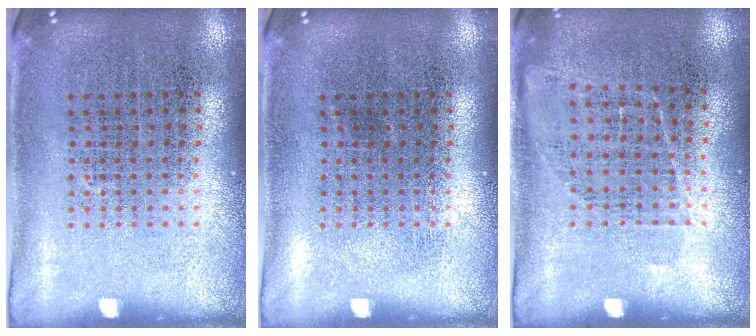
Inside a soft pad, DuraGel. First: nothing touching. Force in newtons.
{"total": 0.0}
{"total": 1.0, "press": 0.8, "slide": 0.6}